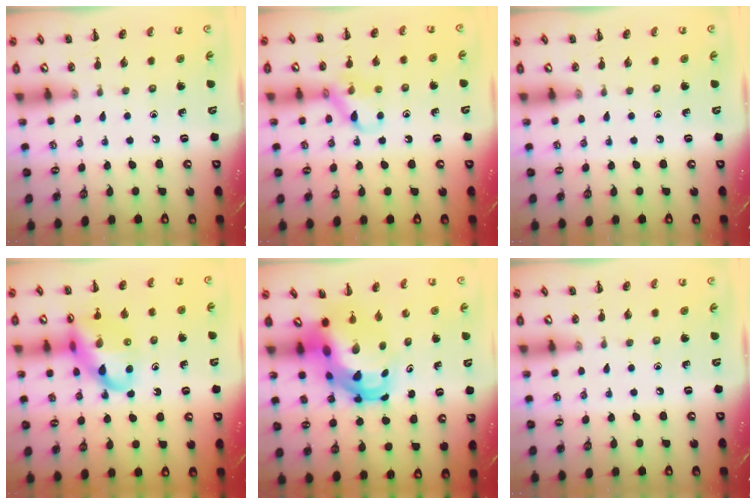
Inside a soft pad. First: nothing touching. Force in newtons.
{"total": 11.0, "press": 10.9, "slide": 1.3}
{"total": 0.0}
{"total": 15.6, "press": 15.3, "slide": 3.2}
{"total": 10.2, "press": 9.8, "slide": 2.6}
{"total": 0.0}